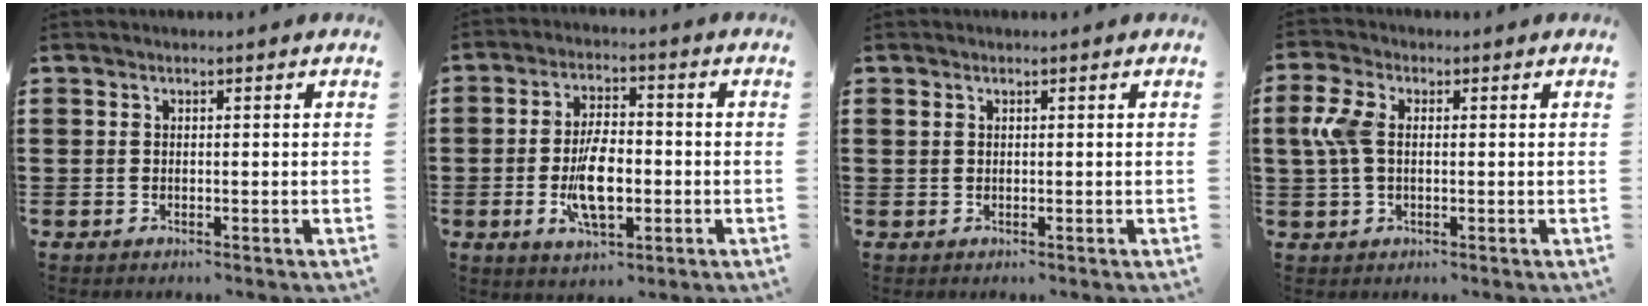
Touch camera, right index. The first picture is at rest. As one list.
[{"total": 8.4, "force": [-1.7, 3.8, 7.3], "torque": [-0.149, -0.001, -0.032]}, {"total": 0.7, "force": [0.3, 0.5, 0.2], "torque": [-0.006, 0.003, 0.006]}, {"total": 6.0, "force": [0.5, 3.4, 4.9], "torque": [-0.136, -0.001, -0.002]}]